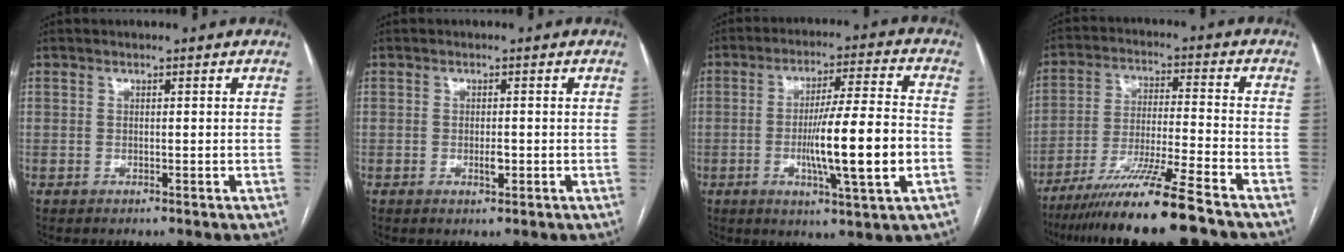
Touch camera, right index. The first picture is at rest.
{"total": 1.1, "force": [-0.3, 0.5, 0.9], "torque": [-0.016, -0.001, -0.003]}
{"total": 13.8, "force": [-2.8, 0.2, 13.5], "torque": [-0.225, -0.007, -0.049]}
{"total": 14.2, "force": [-10.9, -1.3, 9.0], "torque": [-0.158, -0.033, -0.187]}